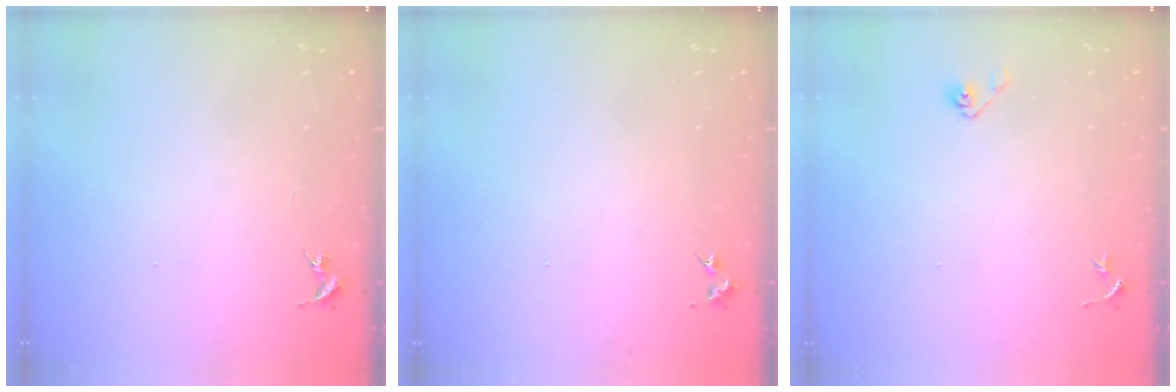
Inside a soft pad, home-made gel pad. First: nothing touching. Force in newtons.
{"total": 4.3, "press": 4.3, "slide": 0.6}
{"total": 4.0, "press": 3.6, "slide": 1.8}